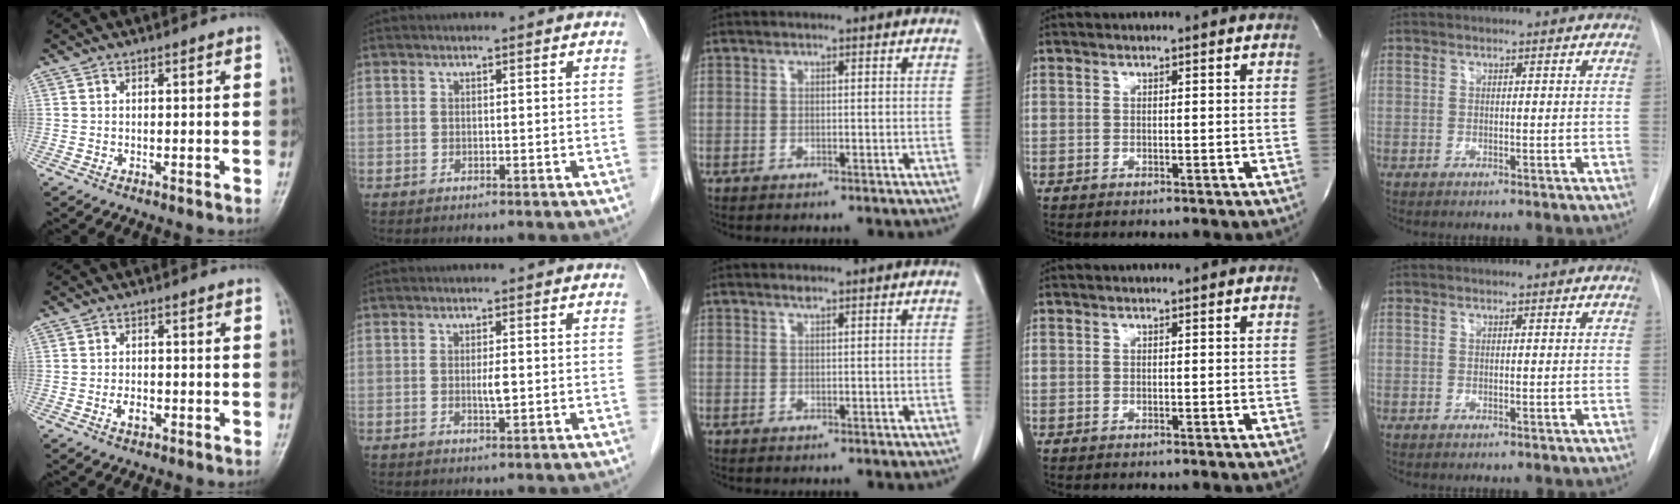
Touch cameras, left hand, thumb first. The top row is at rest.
{"thumb": {"total": 2.2, "force": [-0.8, 1.3, 1.6], "torque": [-0.025, 0.002, -0.015]}, "index": {"total": 1.7, "force": [-0.3, 0.3, 1.7], "torque": [-0.033, -0.006, -0.004]}, "middle": {"total": 0.6, "force": [0.5, -0.1, 0.3], "torque": [-0.011, -0.003, 0.012]}}